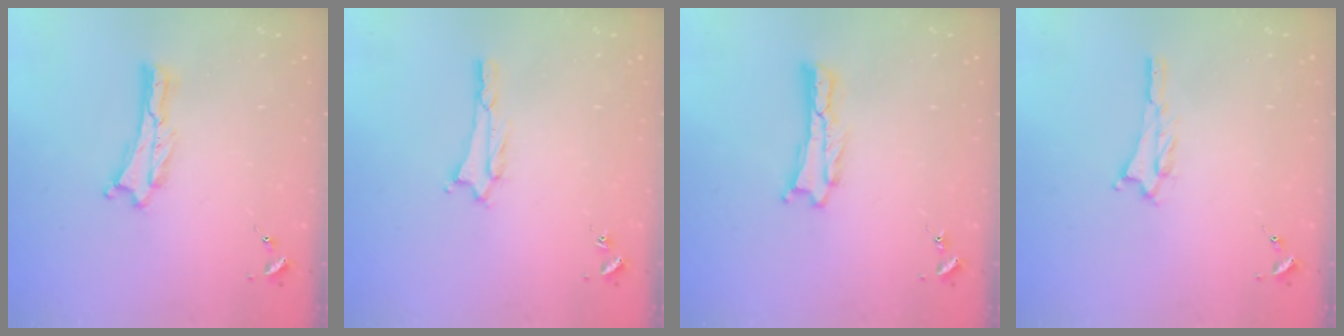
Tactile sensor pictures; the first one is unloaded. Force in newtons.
{"total": 1.5, "press": 1.5, "slide": 0.3}
{"total": 0.7, "press": 0.7, "slide": 0.2}
{"total": 1.2, "press": 1.2, "slide": 0.2}